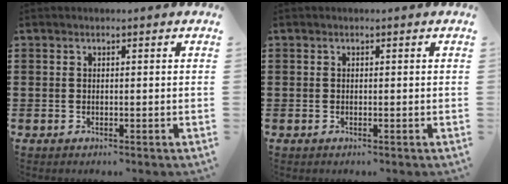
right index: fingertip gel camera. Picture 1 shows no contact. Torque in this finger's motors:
{"motor_torque": [-0.01, 0.01, 0.00, 0.00]}